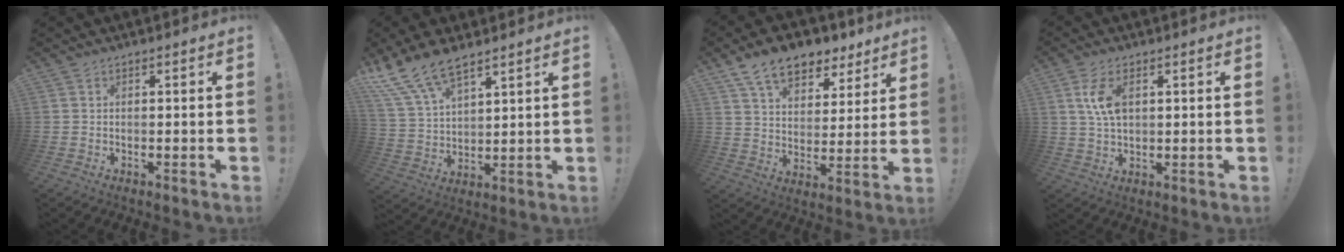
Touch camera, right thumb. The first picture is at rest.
{"total": 12.1, "force": [9.5, 4.4, 6.1], "torque": [-0.132, -0.047, 0.180]}
{"total": 14.1, "force": [9.6, 7.8, 6.6], "torque": [-0.112, -0.056, 0.178]}
{"total": 7.4, "force": [2.0, 3.8, 6.0], "torque": [-0.116, -0.004, 0.031]}